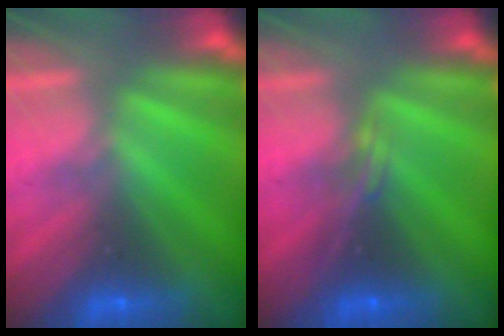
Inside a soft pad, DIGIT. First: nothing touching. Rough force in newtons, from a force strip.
{"total": 2.3}